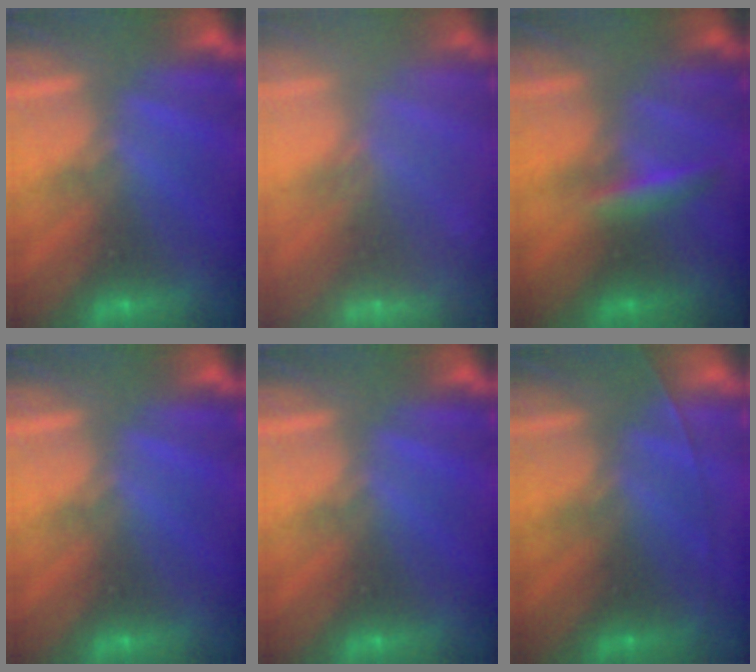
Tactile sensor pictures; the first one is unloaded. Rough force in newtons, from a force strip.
{"total": 2.4}
{"total": 2.8}
{"total": 0.0}
{"total": 0.0}
{"total": 1.5}